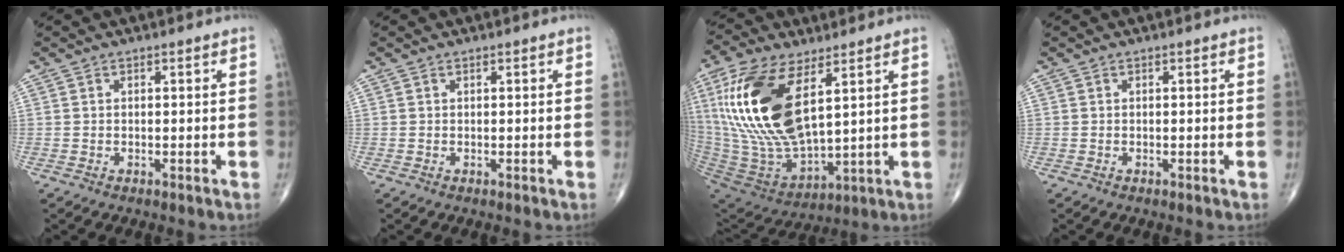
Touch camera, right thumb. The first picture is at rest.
{"total": 0.0}
{"total": 24.1, "force": [7.6, 11.1, 20.0], "torque": [-0.421, -0.030, 0.153]}
{"total": 0.0}